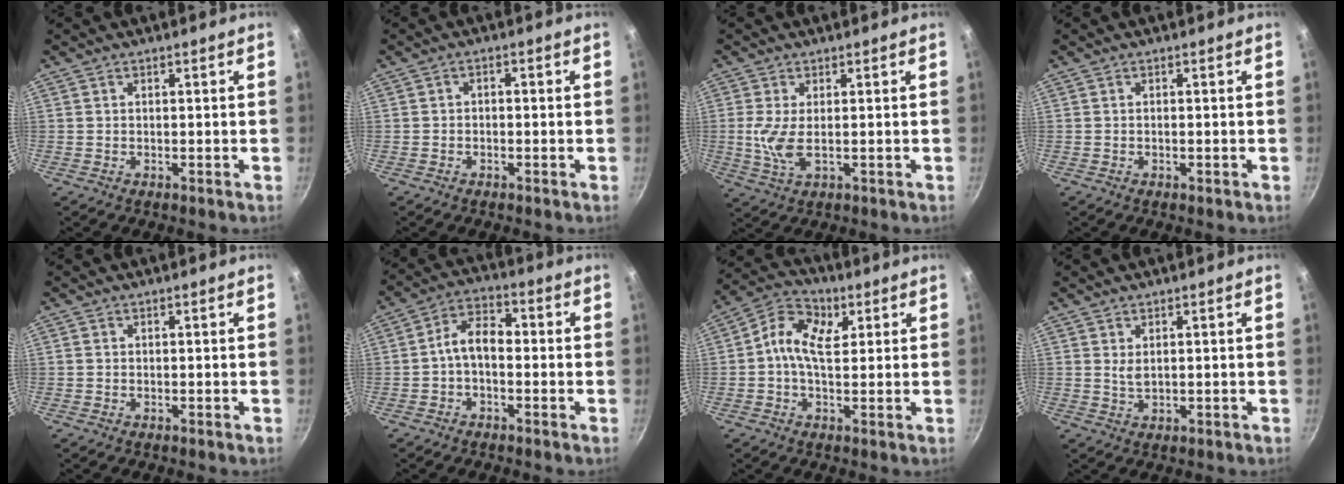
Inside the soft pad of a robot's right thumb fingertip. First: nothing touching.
{"total": 1.3, "force": [-0.6, 0.9, 0.8], "torque": [-0.018, 0.008, -0.013]}
{"total": 5.4, "force": [0.2, 2.1, 4.9], "torque": [-0.112, -0.008, 0.007]}
{"total": 0.6, "force": [-0.2, 0.1, 0.5], "torque": [-0.009, 0.003, -0.005]}
{"total": 0.0}
{"total": 6.7, "force": [-1.0, 4.1, 5.2], "torque": [-0.077, 0.031, -0.032]}
{"total": 8.5, "force": [1.8, 5.3, 6.3], "torque": [-0.103, 0.011, 0.014]}
{"total": 1.9, "force": [0.6, 0.8, 1.6], "torque": [-0.029, -0.008, 0.013]}